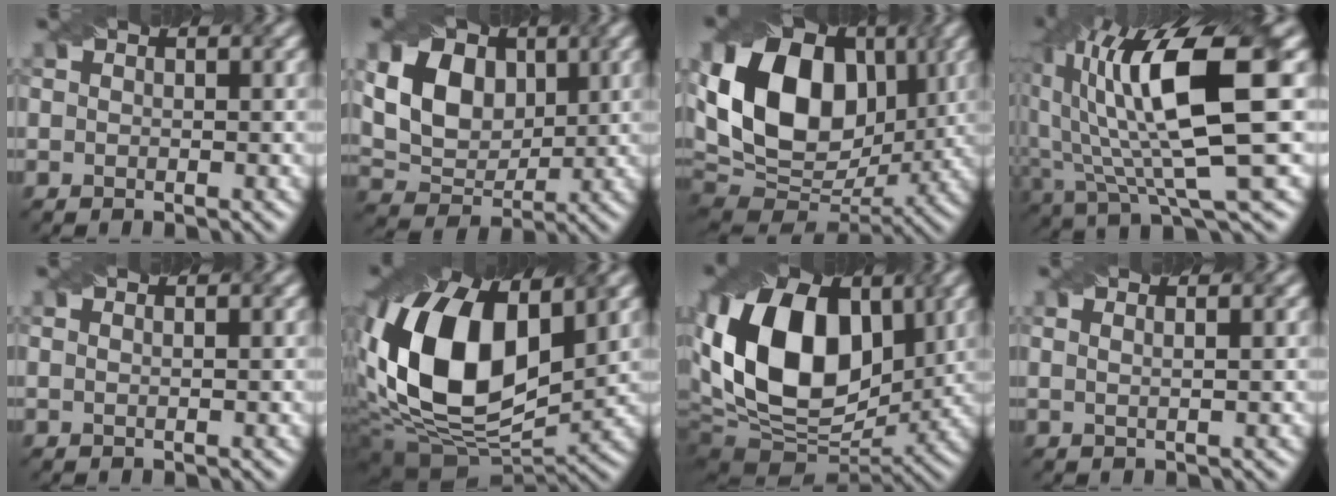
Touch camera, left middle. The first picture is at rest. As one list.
[{"total": 8.1, "force": [2.4, 5.7, 5.2], "torque": [-0.109, 0.005, 0.035]}, {"total": 16.6, "force": [3.3, 11.7, 11.3], "torque": [-0.212, 0.031, 0.049]}, {"total": 12.7, "force": [3.1, 3.5, 11.9], "torque": [-0.222, -0.003, 0.067]}, {"total": 1.8, "force": [0.9, 0.9, 1.2], "torque": [-0.003, 0.003, -0.009]}, {"total": 16.3, "force": [3.3, 9.7, 12.7], "torque": [-0.274, 0.007, 0.054]}, {"total": 16.1, "force": [2.3, 10.6, 11.9], "torque": [-0.219, 0.011, 0.029]}, {"total": 3.4, "force": [1.6, 1.8, 2.5], "torque": [-0.016, 0.025, -0.012]}]